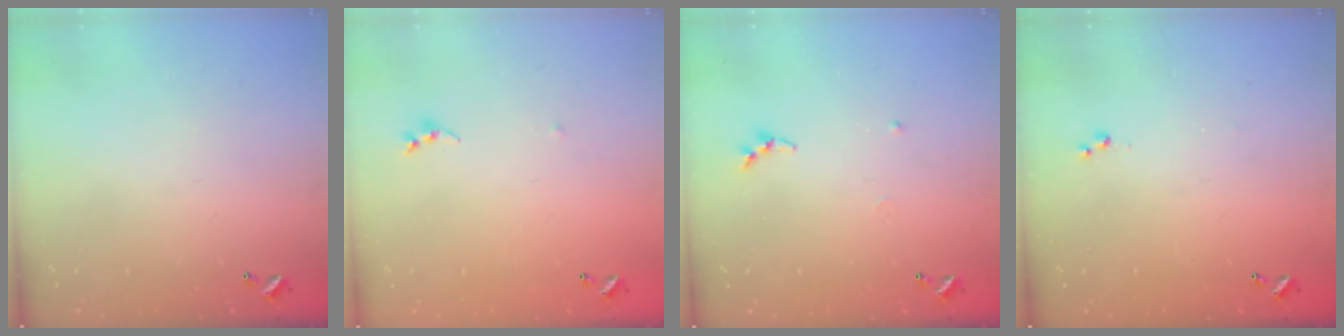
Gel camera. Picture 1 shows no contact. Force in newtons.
{"total": 5.0, "press": 5.0, "slide": 0.6}
{"total": 6.2, "press": 6.1, "slide": 0.7}
{"total": 3.0, "press": 3.0, "slide": 0.4}